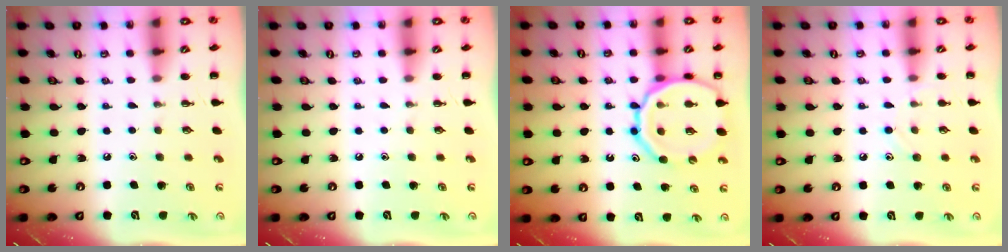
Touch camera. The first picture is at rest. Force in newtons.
{"total": 0.0}
{"total": 17.4, "press": 17.3, "slide": 2.5}
{"total": 7.3, "press": 6.9, "slide": 2.3}